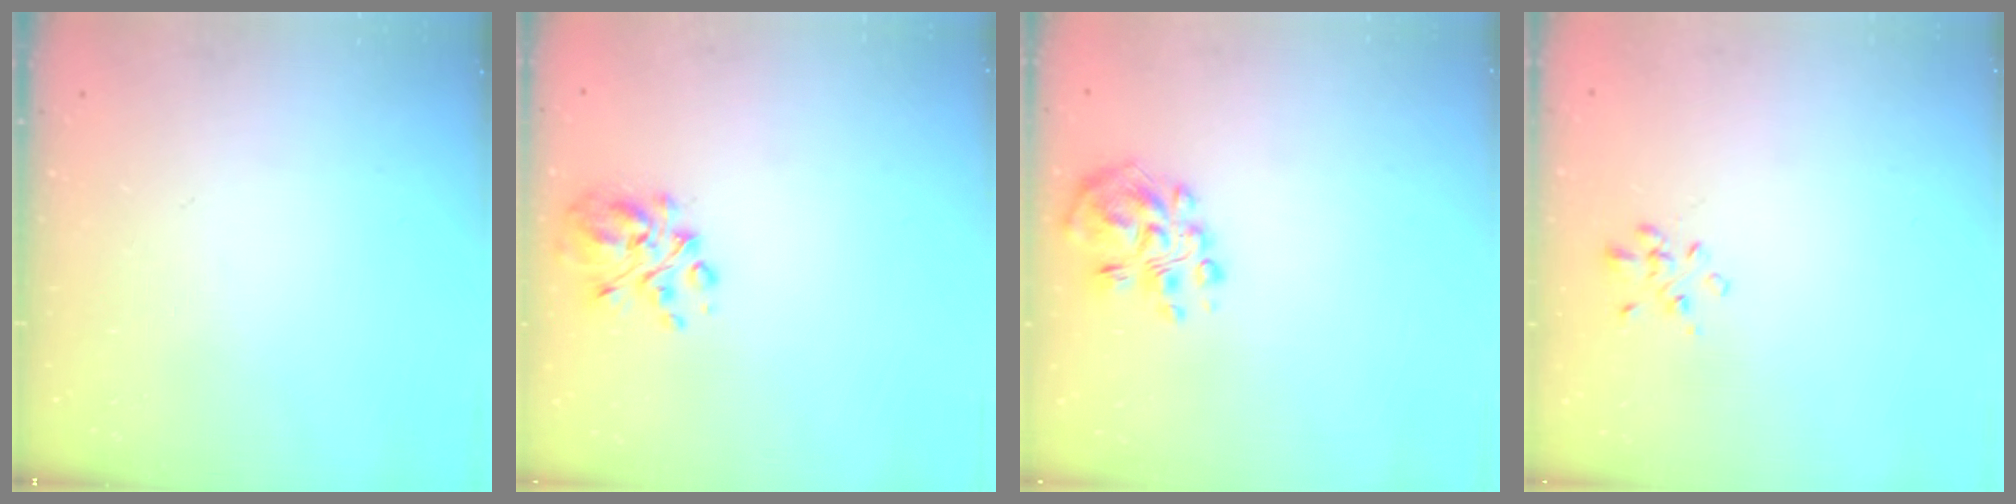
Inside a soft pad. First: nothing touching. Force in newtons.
{"total": 6.3, "press": 6.0, "slide": 1.8}
{"total": 7.9, "press": 7.8, "slide": 1.6}
{"total": 1.4, "press": 1.3, "slide": 0.6}